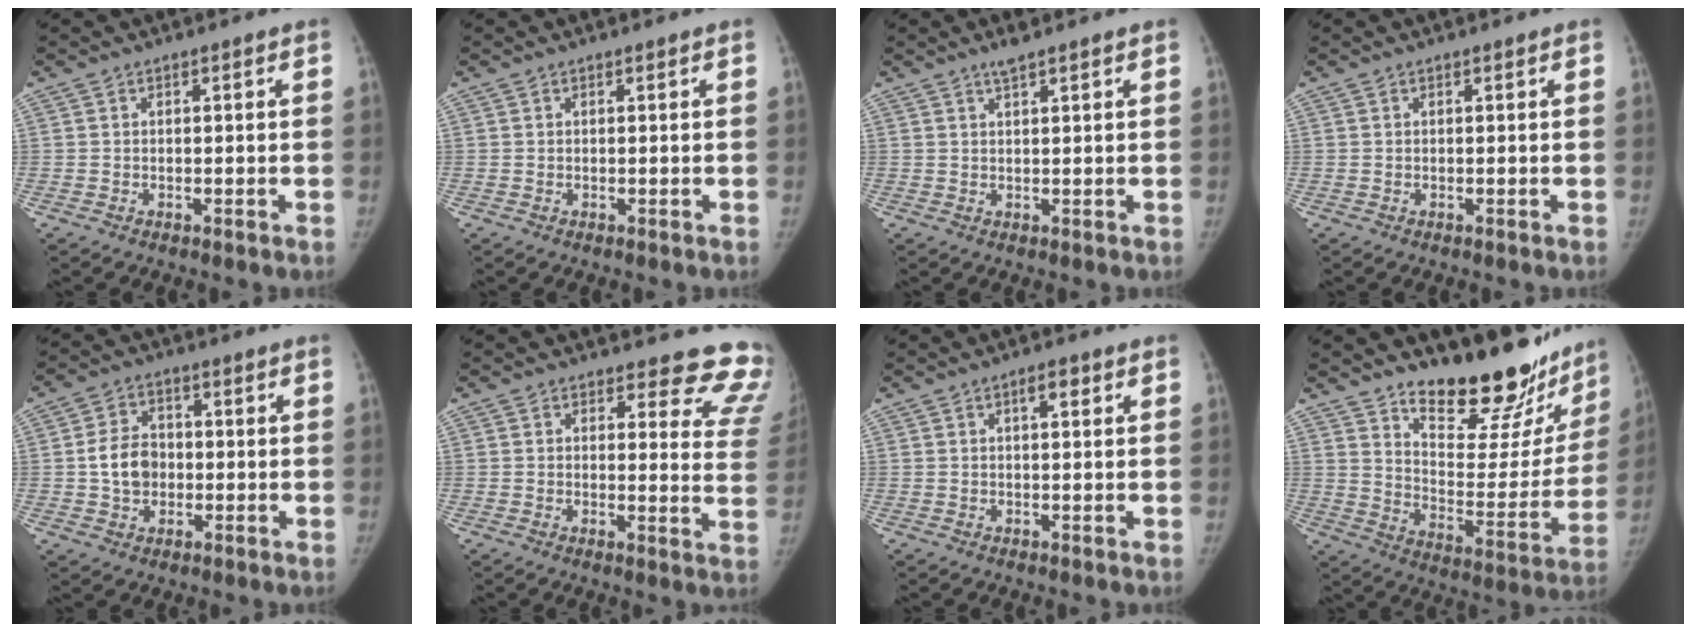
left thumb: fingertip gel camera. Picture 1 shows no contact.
{"total": 0.0}
{"total": 2.1, "force": [1.6, 0.3, 1.3], "torque": [-0.020, -0.003, 0.029]}
{"total": 0.0}
{"total": 7.2, "force": [-0.6, 5.8, 4.3], "torque": [-0.051, 0.013, -0.014]}
{"total": 13.8, "force": [12.9, 4.5, 2.2], "torque": [0.037, -0.120, 0.104]}
{"total": 2.3, "force": [0.9, 1.0, 1.8], "torque": [-0.021, 0.004, 0.013]}
{"total": 22.9, "force": [19.3, 7.7, 9.6], "torque": [-0.087, -0.142, 0.273]}